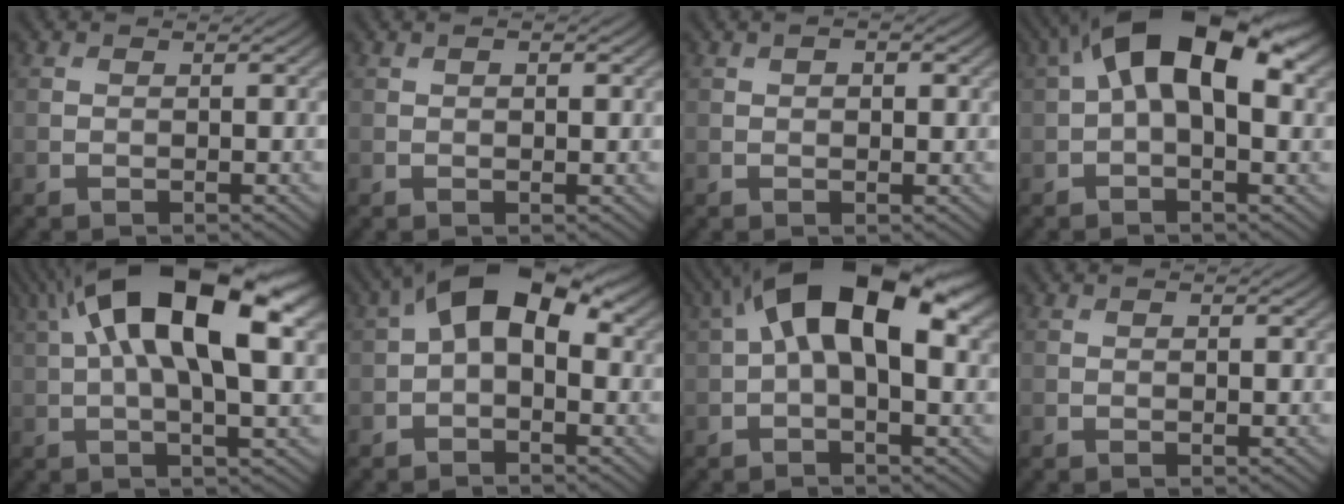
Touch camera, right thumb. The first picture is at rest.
{"total": 1.7, "force": [0.6, 0.7, 1.4], "torque": [-0.023, 0.000, 0.013]}
{"total": 2.5, "force": [0.9, 1.2, 1.9], "torque": [-0.028, -0.002, 0.017]}
{"total": 14.2, "force": [4.0, 7.0, 11.7], "torque": [-0.198, 0.018, 0.060]}
{"total": 18.8, "force": [6.2, 7.5, 16.2], "torque": [-0.290, 0.050, 0.090]}
{"total": 9.8, "force": [2.1, 5.5, 7.8], "torque": [-0.133, 0.018, 0.020]}
{"total": 15.6, "force": [4.4, 7.5, 13.0], "torque": [-0.221, 0.023, 0.063]}
{"total": 1.0, "force": [0.4, 0.4, 0.9], "torque": [-0.015, 0.001, 0.006]}